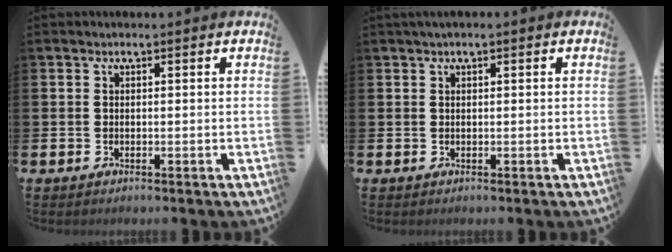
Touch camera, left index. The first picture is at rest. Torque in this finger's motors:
{"motor_torque": [1.10, -1.03, 0.68, 0.15]}